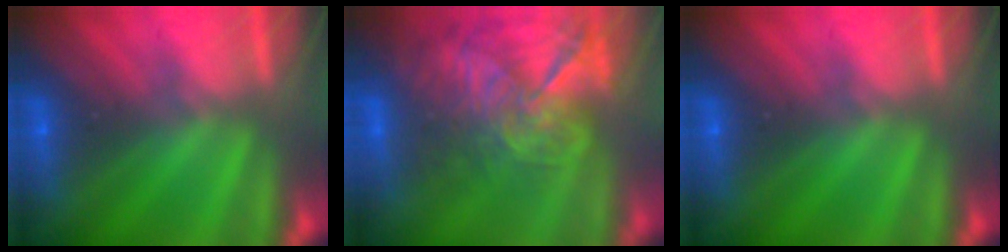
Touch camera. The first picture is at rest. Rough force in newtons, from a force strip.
{"total": 9.5}
{"total": 0.0}